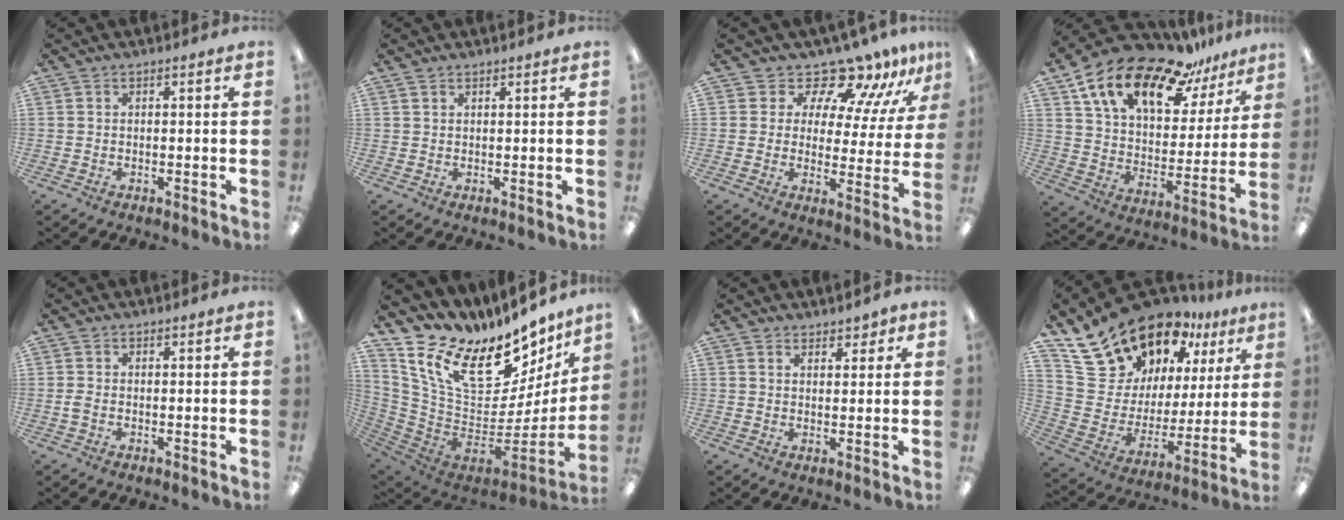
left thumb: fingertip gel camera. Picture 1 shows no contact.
{"total": 0.9, "force": [0.7, 0.3, 0.4], "torque": [-0.010, 0.000, 0.014]}
{"total": 13.4, "force": [11.9, 4.1, 4.5], "torque": [-0.080, -0.104, 0.206]}
{"total": 19.8, "force": [13.7, 8.5, 11.4], "torque": [-0.202, -0.091, 0.237]}
{"total": 1.3, "force": [-0.1, 0.6, 1.1], "torque": [-0.022, 0.003, -0.001]}
{"total": 19.8, "force": [14.0, 8.4, 11.2], "torque": [-0.206, -0.109, 0.246]}
{"total": 2.9, "force": [2.5, 1.3, 0.2], "torque": [0.008, -0.016, 0.045]}
{"total": 21.7, "force": [16.4, 11.7, 8.1], "torque": [-0.151, -0.109, 0.307]}